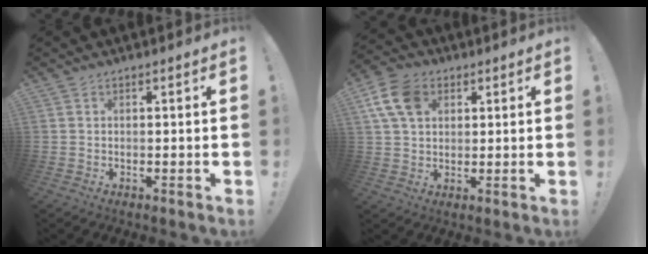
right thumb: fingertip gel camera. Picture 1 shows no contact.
{"total": 11.3, "force": [4.0, 7.9, 7.0], "torque": [-0.129, -0.003, 0.079]}